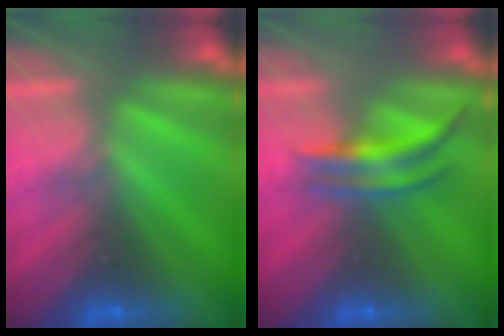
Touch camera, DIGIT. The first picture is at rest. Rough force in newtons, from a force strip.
{"total": 4.0}